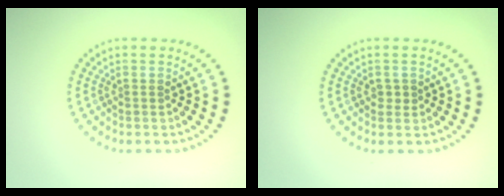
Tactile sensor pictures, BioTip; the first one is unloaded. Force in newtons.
{"total": 1.0, "press": 1.0, "slide": 0.0}